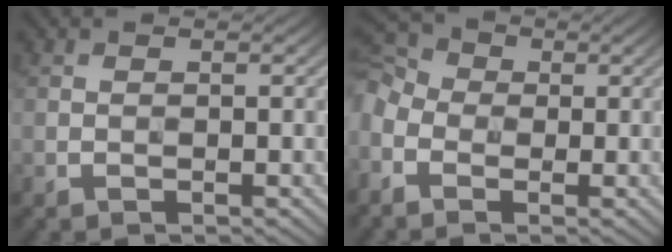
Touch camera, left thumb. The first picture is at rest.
{"total": 7.1, "force": [-1.7, 5.4, 4.2], "torque": [-0.140, 0.001, -0.041]}